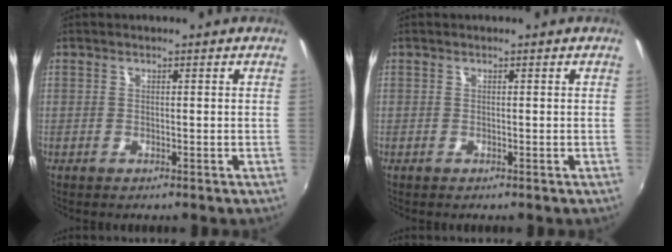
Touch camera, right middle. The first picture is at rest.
{"total": 0.0}